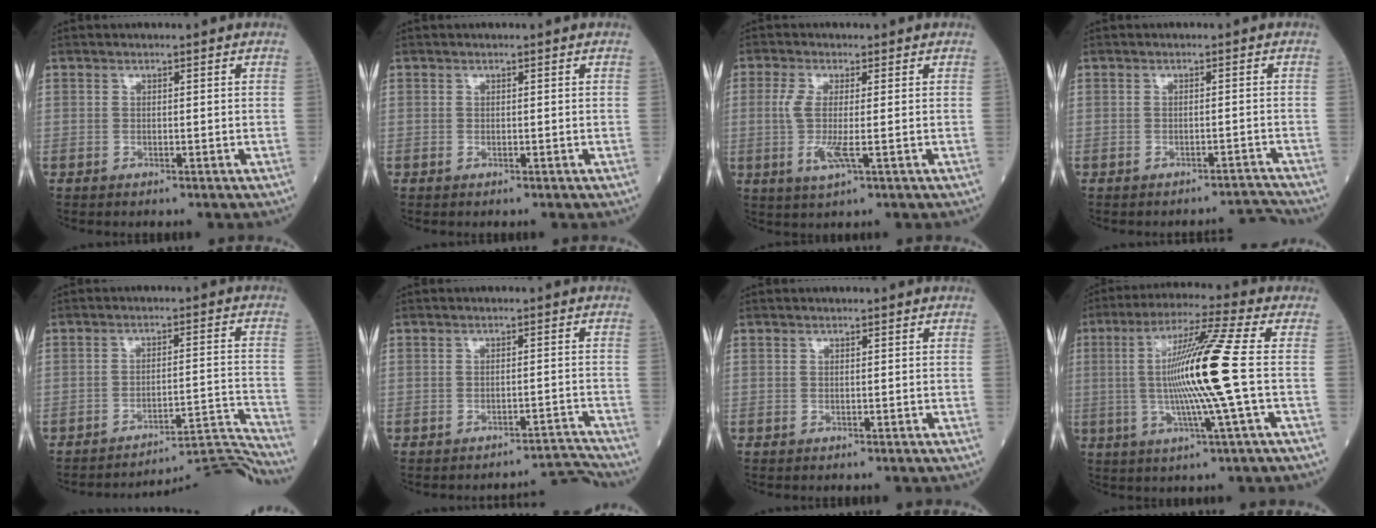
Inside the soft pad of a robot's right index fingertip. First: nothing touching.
{"total": 0.0}
{"total": 5.1, "force": [-0.6, 0.7, 5.1], "torque": [-0.112, -0.012, -0.014]}
{"total": 2.9, "force": [-2.7, -0.8, -0.6], "torque": [0.021, 0.001, -0.033]}
{"total": 12.5, "force": [-12.1, -3.2, -0.2], "torque": [0.030, 0.025, -0.175]}
{"total": 4.7, "force": [-4.3, -1.3, -1.0], "torque": [0.034, 0.010, -0.057]}
{"total": 0.0}
{"total": 13.8, "force": [-0.3, -2.1, 13.6], "torque": [-0.257, -0.003, -0.010]}